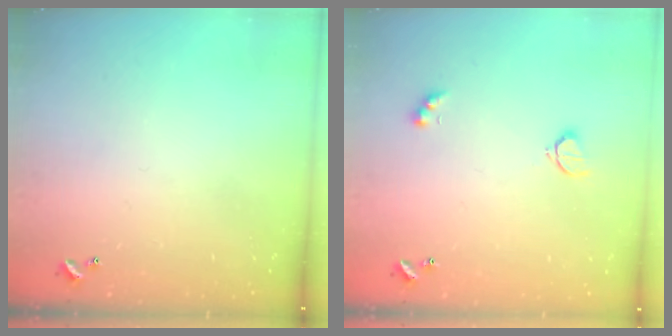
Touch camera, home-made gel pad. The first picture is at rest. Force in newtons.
{"total": 2.6, "press": 2.5, "slide": 0.5}